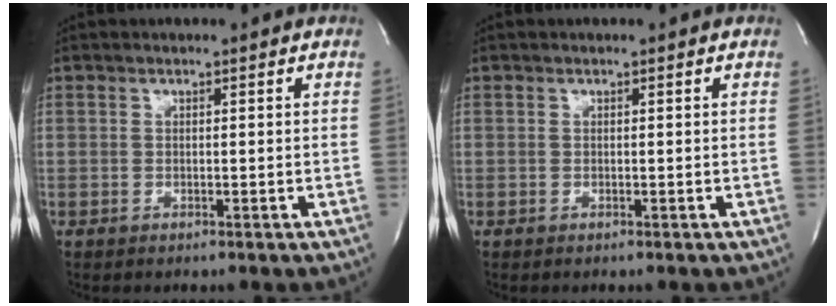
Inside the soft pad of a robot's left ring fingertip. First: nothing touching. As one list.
[{"total": 0.0}]